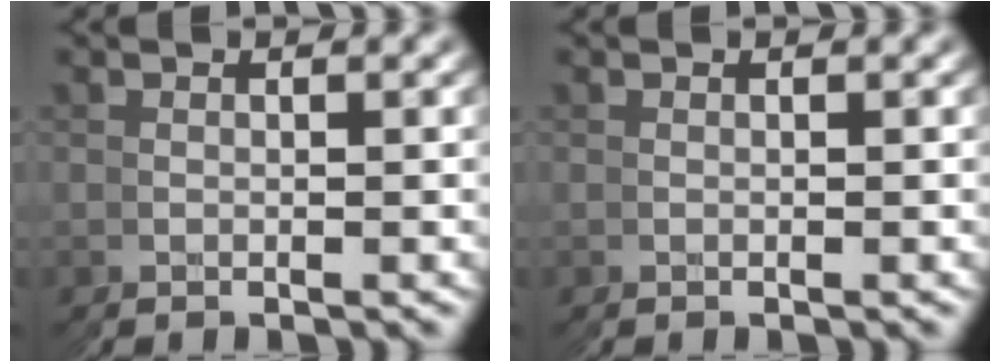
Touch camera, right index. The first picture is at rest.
{"total": 0.0}